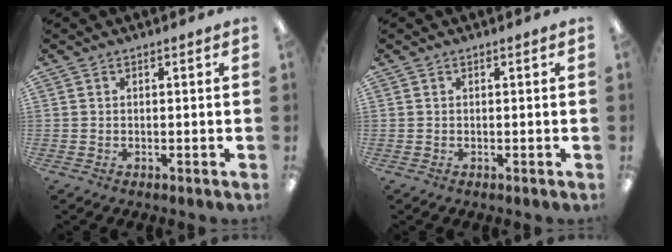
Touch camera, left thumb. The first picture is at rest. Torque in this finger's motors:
{"motor_torque": [-0.09, 0.09, 0.00, 0.00, 0.00]}